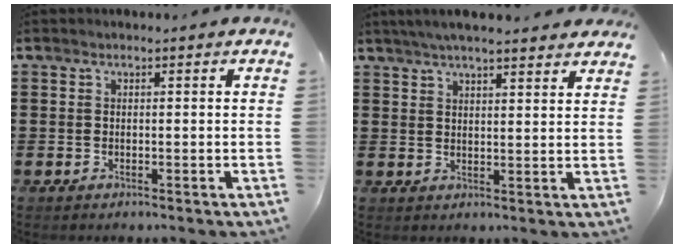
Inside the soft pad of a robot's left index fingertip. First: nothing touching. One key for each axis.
{"total": 4.5, "fx": 4.1, "fy": 0.2, "fz": 1.8, "tx": -0.044, "ty": -0.005, "tz": 0.075}